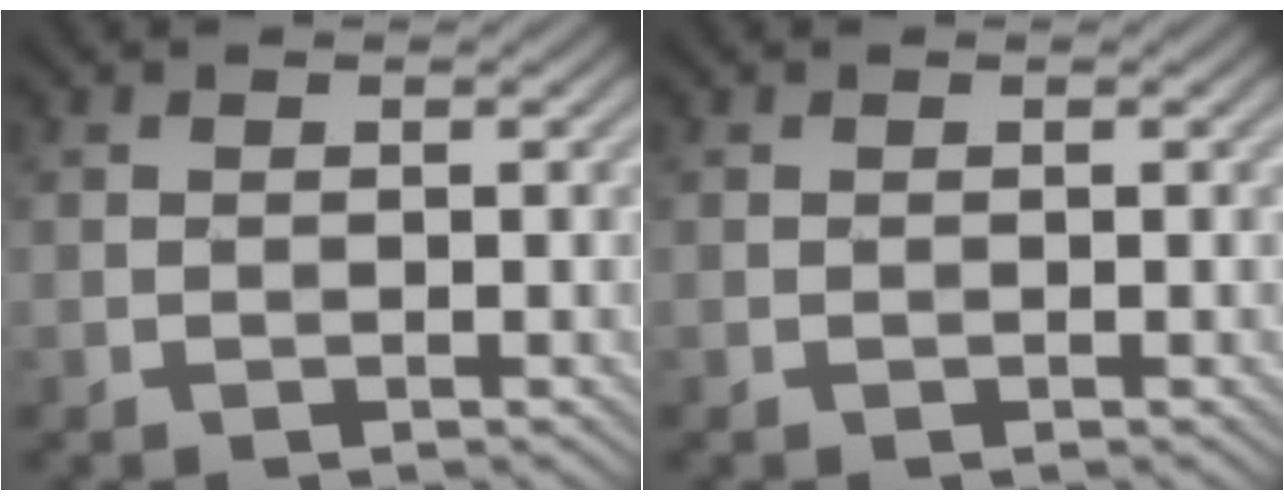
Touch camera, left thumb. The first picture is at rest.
{"total": 0.0}